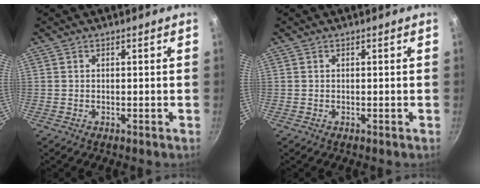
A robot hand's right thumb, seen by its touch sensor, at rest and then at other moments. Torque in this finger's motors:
{"motor_torque": [-0.12, 0.01, 0.00, 0.00, 0.01]}